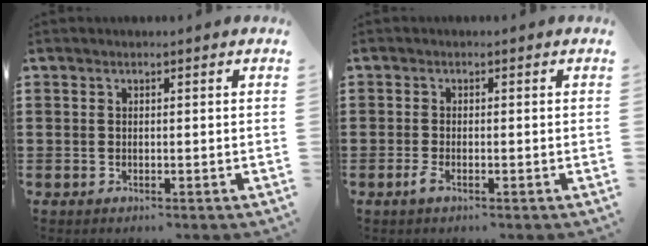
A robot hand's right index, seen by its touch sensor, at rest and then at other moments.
{"total": 1.4, "force": [-0.8, 0.2, 1.2], "torque": [-0.036, -0.010, -0.017]}